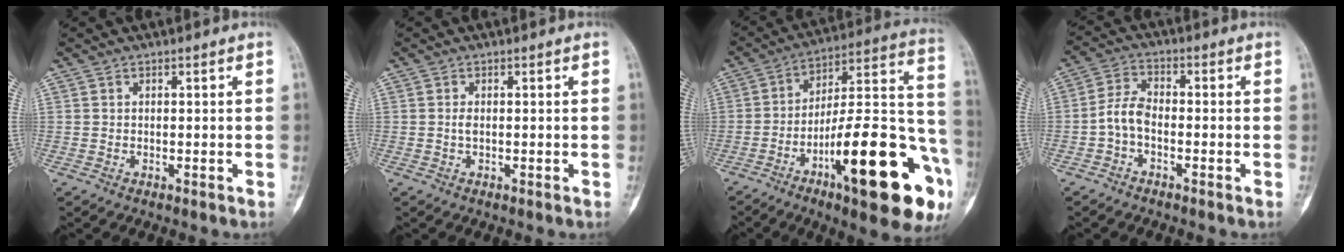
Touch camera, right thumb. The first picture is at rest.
{"total": 1.0, "force": [0.0, 0.5, 0.9], "torque": [-0.018, 0.000, -0.001]}
{"total": 28.1, "force": [-11.5, 7.6, 24.6], "torque": [-0.310, 0.057, -0.168]}
{"total": 5.2, "force": [-1.7, 2.9, 3.9], "torque": [-0.077, 0.022, -0.042]}